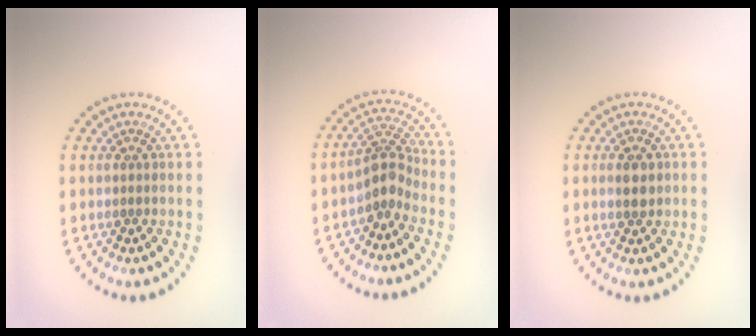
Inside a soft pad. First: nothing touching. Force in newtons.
{"total": 2.8, "press": 2.1, "slide": 1.8}
{"total": 1.9, "press": 1.8, "slide": 0.4}